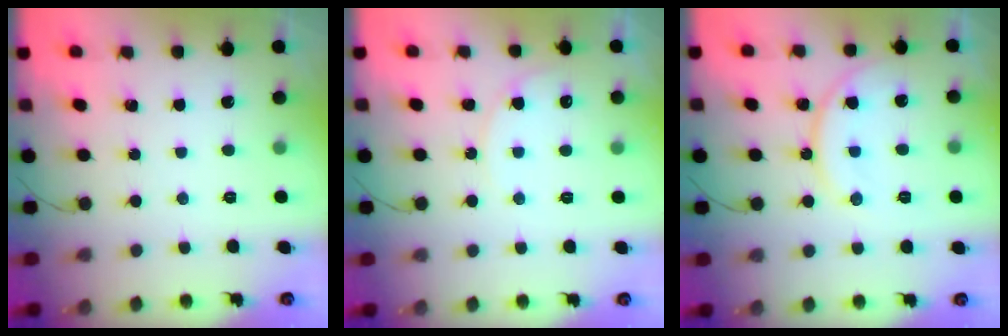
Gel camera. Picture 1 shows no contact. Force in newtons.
{"total": 6.0, "press": 6.0, "slide": 0.4}
{"total": 12.3, "press": 12.3, "slide": 0.5}